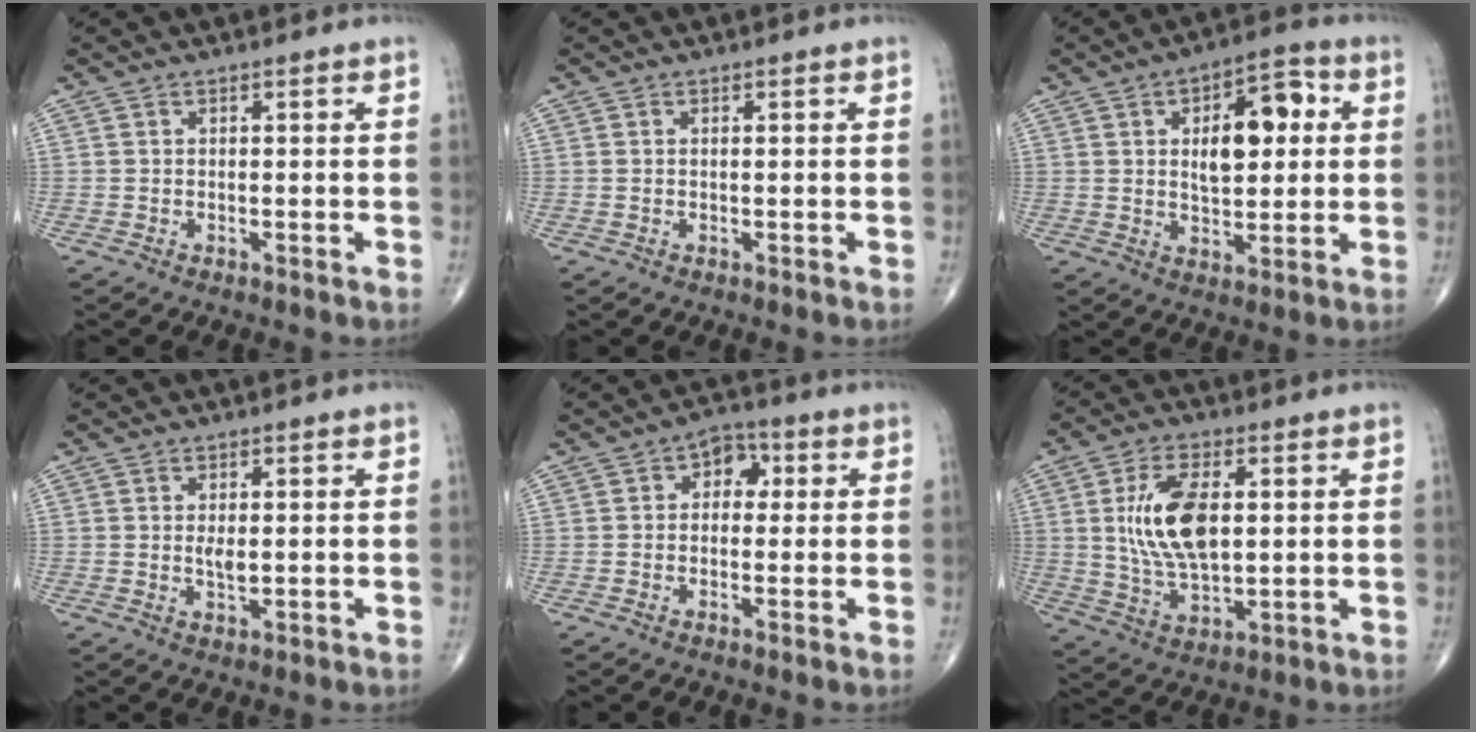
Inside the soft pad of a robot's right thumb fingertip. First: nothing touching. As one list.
[{"total": 0.0}, {"total": 12.7, "force": [2.6, 6.5, 10.6], "torque": [-0.120, 0.009, 0.037]}, {"total": 2.3, "force": [0.1, 1.0, 2.0], "torque": [-0.035, -0.004, 0.001]}, {"total": 5.0, "force": [0.8, 3.5, 3.4], "torque": [-0.018, 0.015, 0.001]}, {"total": 13.5, "force": [2.1, 6.8, 11.5], "torque": [-0.211, -0.008, 0.043]}]